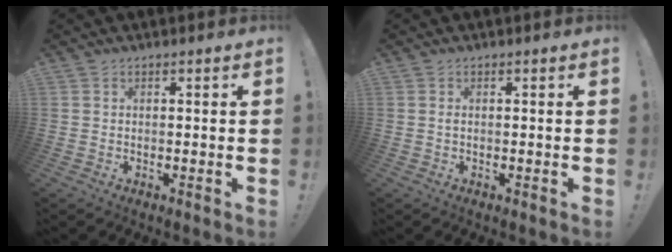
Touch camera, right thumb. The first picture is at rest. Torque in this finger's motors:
{"motor_torque": [0.08, 0.02, 0.27, 0.06, -0.06]}